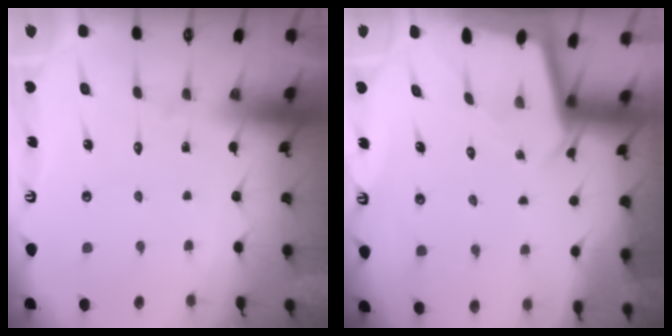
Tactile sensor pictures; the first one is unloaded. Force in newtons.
{"total": 1.8, "press": 1.8, "slide": 0.1}